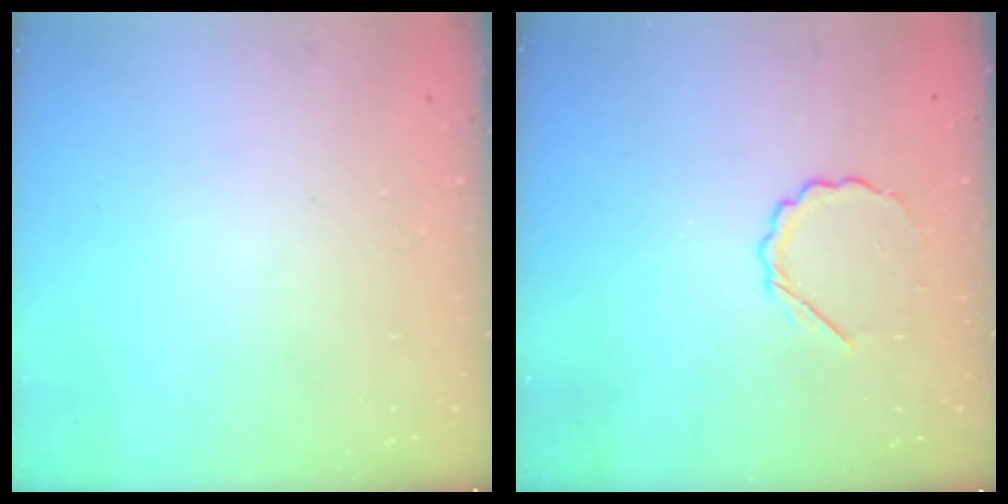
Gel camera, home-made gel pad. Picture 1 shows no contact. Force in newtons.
{"total": 4.9, "press": 4.7, "slide": 1.3}